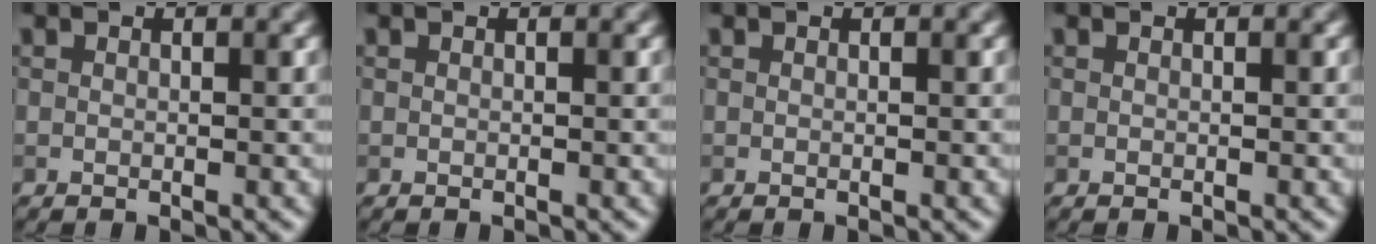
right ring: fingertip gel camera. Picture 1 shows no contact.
{"total": 0.0}
{"total": 0.0}
{"total": 0.0}